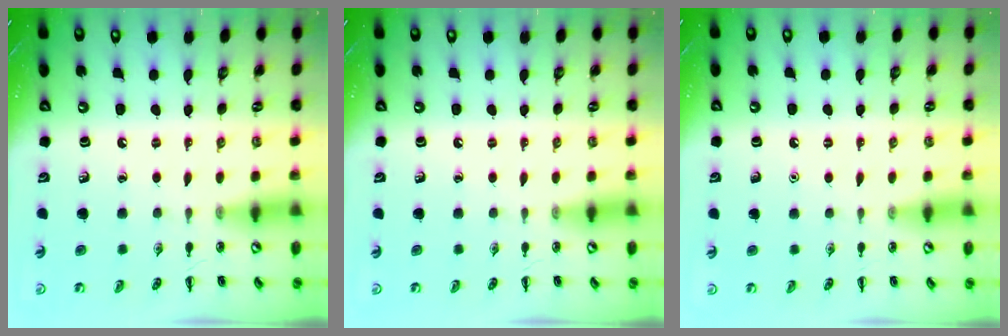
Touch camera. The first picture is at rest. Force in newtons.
{"total": 0.0}
{"total": 1.6, "press": 1.6, "slide": 0.1}